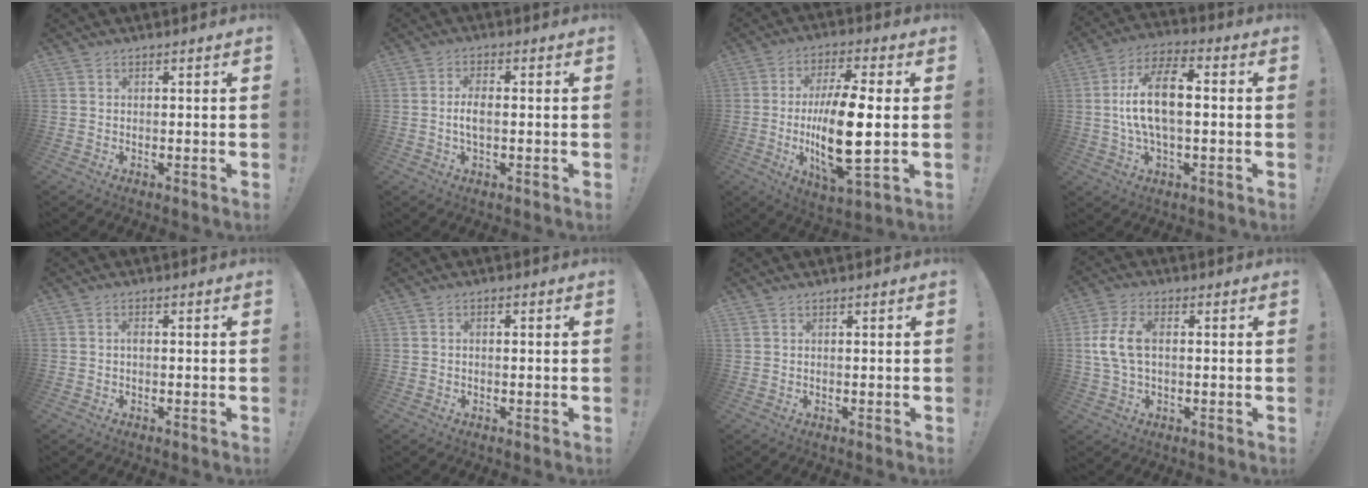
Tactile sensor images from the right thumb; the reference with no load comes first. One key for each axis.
{"total": 4.1, "fx": -0.5, "fy": 1.6, "fz": 3.8, "tx": -0.073, "ty": 0.004, "tz": -0.012}
{"total": 17.3, "fx": -1.5, "fy": 4.4, "fz": 16.6, "tx": -0.323, "ty": -0.012, "tz": -0.030}
{"total": 14.2, "fx": 0.4, "fy": 6.4, "fz": 12.7, "tx": -0.227, "ty": 0.010, "tz": 0.003}
{"total": 1.0, "fx": -0.4, "fy": 0.4, "fz": 0.8, "tx": -0.022, "ty": 0.006, "tz": -0.006}
{"total": 0.9, "fx": -0.5, "fy": 0.3, "fz": 0.6, "tx": -0.009, "ty": 0.003, "tz": -0.009}
{"total": 0.5, "fx": 0.4, "fy": -0.1, "fz": 0.3, "tx": -0.005, "ty": 0.000, "tz": 0.007}
{"total": 8.6, "fx": 0.6, "fy": 5.1, "fz": 7.0, "tx": -0.138, "ty": 0.005, "tz": 0.016}